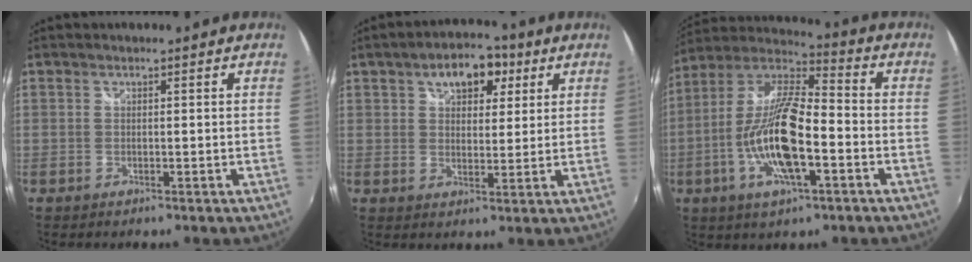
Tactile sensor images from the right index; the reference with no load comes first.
{"total": 9.2, "force": [4.5, 5.3, 5.9], "torque": [-0.092, 0.027, 0.069]}
{"total": 17.0, "force": [-5.1, 4.8, 15.4], "torque": [-0.309, -0.004, -0.100]}